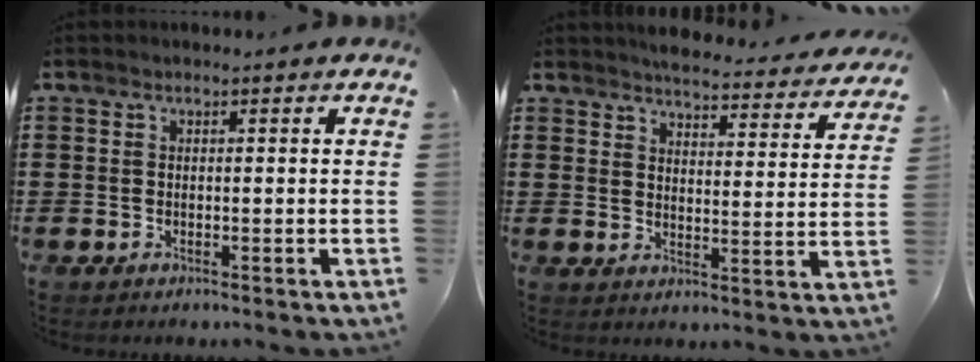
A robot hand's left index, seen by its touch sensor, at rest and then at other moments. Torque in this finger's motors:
{"motor_torque": [0.71, -1.43, 0.36, 0.04]}